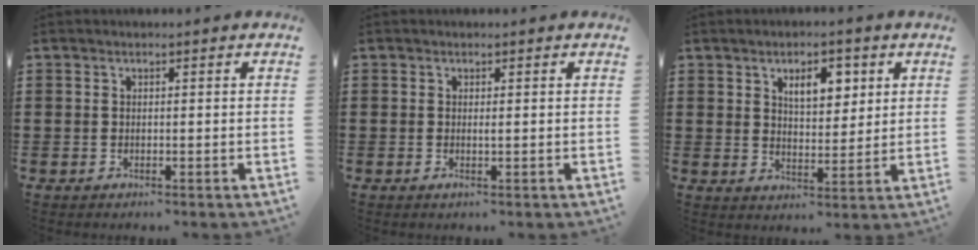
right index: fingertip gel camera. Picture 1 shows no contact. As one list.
[{"total": 0.7, "force": [0.0, -0.1, 0.7], "torque": [-0.014, -0.006, 0.000]}, {"total": 5.7, "force": [2.6, 2.9, 4.2], "torque": [-0.060, -0.002, 0.037]}]